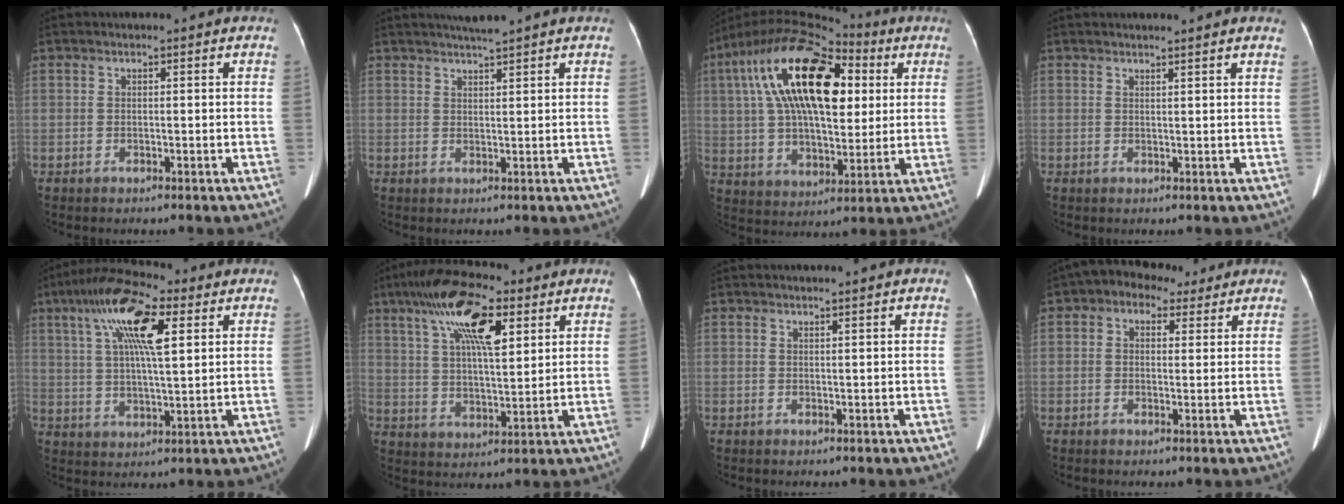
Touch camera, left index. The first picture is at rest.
{"total": 3.0, "force": [2.6, -0.5, 1.4], "torque": [-0.020, 0.012, 0.045]}
{"total": 21.6, "force": [6.5, 9.7, 18.2], "torque": [-0.360, 0.056, 0.109]}
{"total": 1.6, "force": [1.4, -0.4, 0.7], "torque": [-0.024, 0.000, 0.020]}
{"total": 13.3, "force": [5.4, 3.0, 11.7], "torque": [-0.223, 0.027, 0.091]}
{"total": 13.4, "force": [6.7, 4.0, 10.9], "torque": [-0.205, 0.026, 0.119]}
{"total": 0.8, "force": [0.6, -0.2, 0.4], "torque": [-0.015, 0.000, 0.014]}
{"total": 5.6, "force": [3.1, 3.8, 2.6], "torque": [-0.041, 0.033, 0.046]}